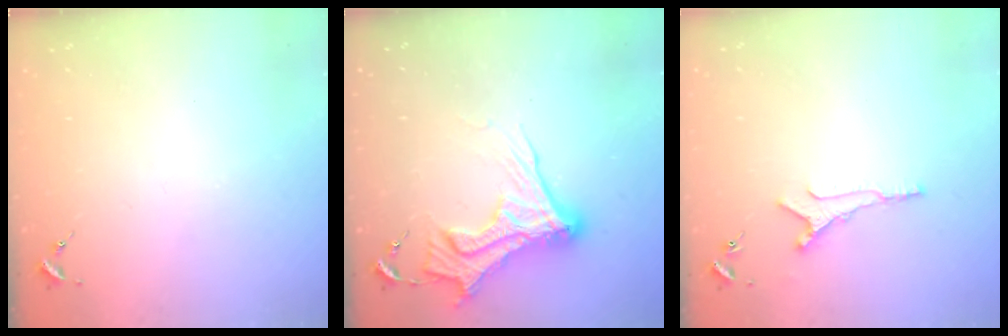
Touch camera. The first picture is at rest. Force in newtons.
{"total": 14.6, "press": 14.5, "slide": 1.5}
{"total": 7.1, "press": 7.0, "slide": 0.8}